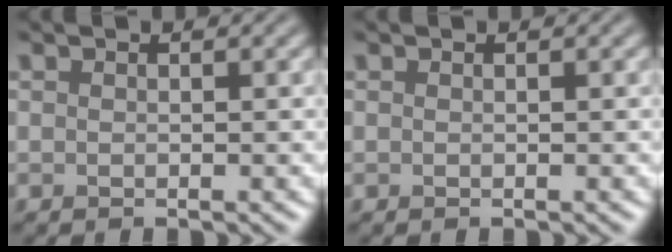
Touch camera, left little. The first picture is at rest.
{"total": 0.0}